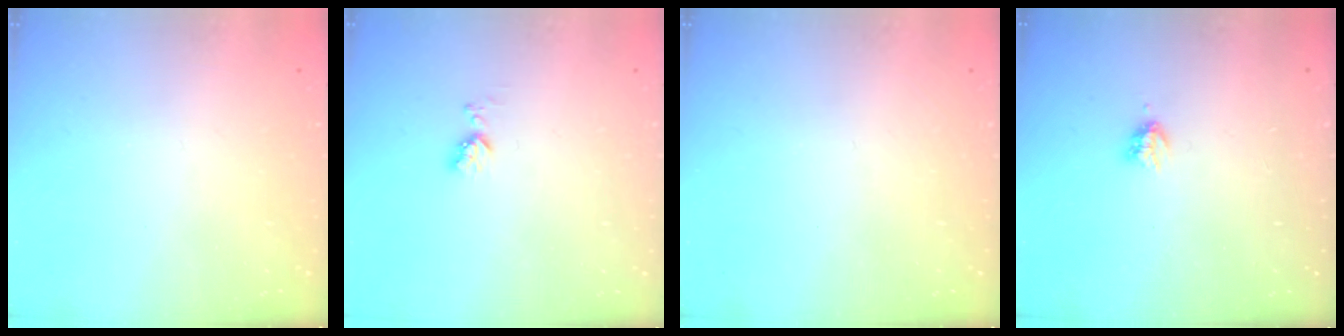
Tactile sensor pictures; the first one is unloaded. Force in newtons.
{"total": 3.7, "press": 3.7, "slide": 0.6}
{"total": 0.0}
{"total": 2.9, "press": 2.9, "slide": 0.5}